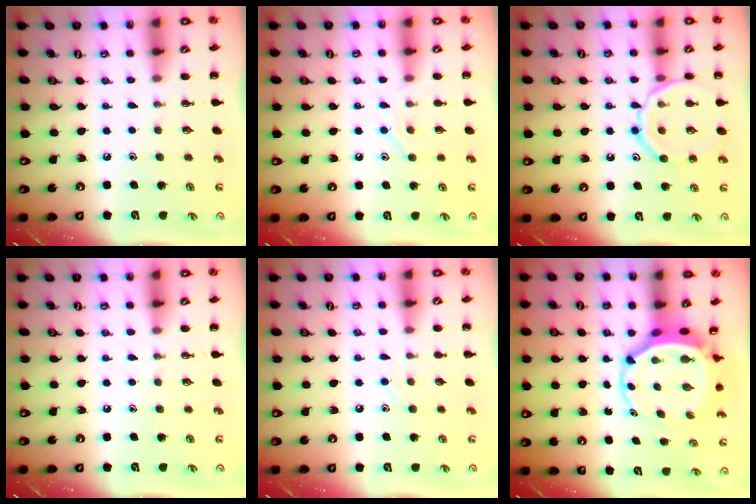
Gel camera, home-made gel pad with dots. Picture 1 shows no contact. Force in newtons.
{"total": 7.1, "press": 7.0, "slide": 0.9}
{"total": 14.0, "press": 14.0, "slide": 1.6}
{"total": 0.0}
{"total": 2.0, "press": 2.0, "slide": 0.6}
{"total": 4.6, "press": 4.4, "slide": 1.4}